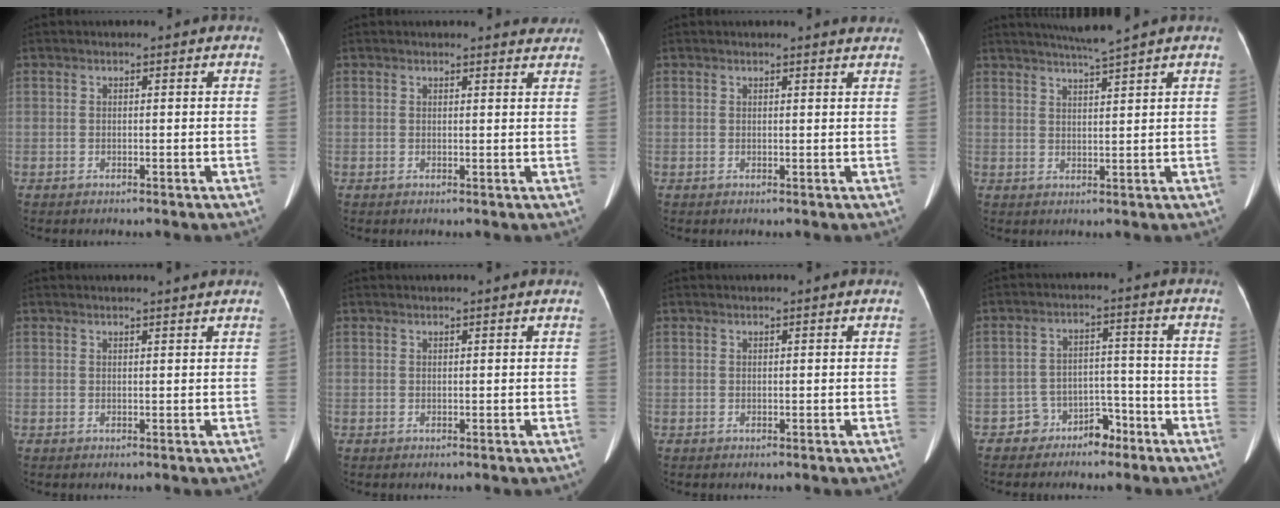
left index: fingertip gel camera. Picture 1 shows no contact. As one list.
[{"total": 2.9, "force": [2.8, 0.4, 0.1], "torque": [-0.002, -0.011, 0.016]}, {"total": 1.9, "force": [1.9, -0.1, 0.3], "torque": [-0.009, -0.008, 0.013]}, {"total": 4.3, "force": [3.6, -1.5, 1.8], "torque": [-0.033, -0.004, 0.067]}, {"total": 2.0, "force": [1.8, -0.5, 0.6], "torque": [-0.011, 0.001, 0.025]}, {"total": 0.6, "force": [0.5, -0.1, 0.3], "torque": [-0.003, 0.008, 0.014]}, {"total": 0.0}, {"total": 4.8, "force": [-3.6, 3.1, 0.7], "torque": [-0.001, 0.020, -0.053]}]